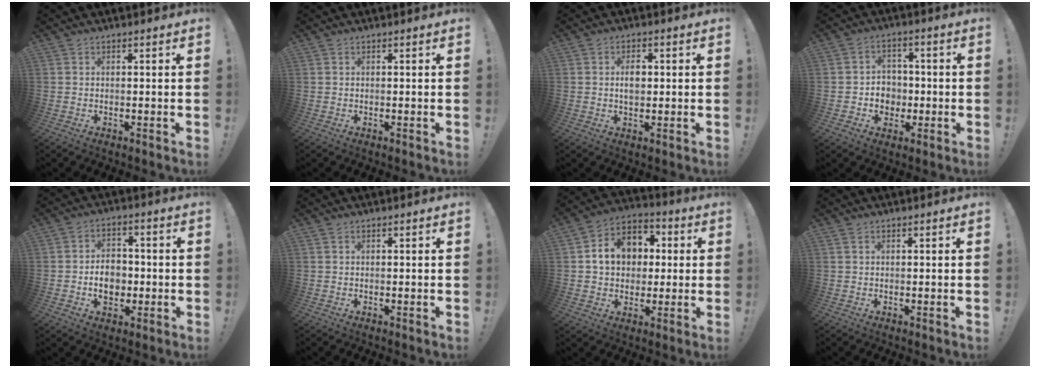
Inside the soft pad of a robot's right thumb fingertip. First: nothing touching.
{"total": 0.0}
{"total": 4.4, "force": [0.4, 2.9, 3.2], "torque": [-0.047, 0.003, 0.003]}
{"total": 6.6, "force": [-1.0, 6.3, 1.8], "torque": [-0.025, 0.005, -0.012]}
{"total": 8.7, "force": [-1.3, 6.8, 5.2], "torque": [-0.089, 0.006, -0.025]}
{"total": 0.0}
{"total": 13.5, "force": [2.6, 11.1, 7.2], "torque": [-0.097, 0.000, 0.056]}
{"total": 0.7, "force": [0.4, 0.4, 0.3], "torque": [-0.002, -0.001, 0.007]}